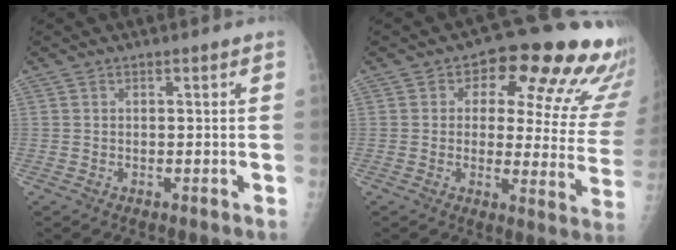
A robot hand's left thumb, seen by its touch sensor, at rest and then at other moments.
{"total": 19.5, "force": [10.5, 8.9, 13.7], "torque": [-0.118, -0.041, 0.114]}